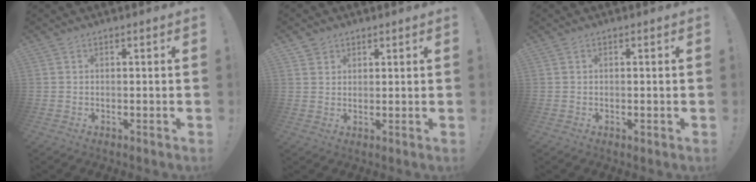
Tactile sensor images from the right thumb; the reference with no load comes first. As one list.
[{"total": 2.7, "force": [1.8, 2.0, 0.1], "torque": [0.006, -0.010, 0.031]}, {"total": 0.8, "force": [-0.4, 0.0, 0.7], "torque": [-0.012, 0.000, -0.006]}]